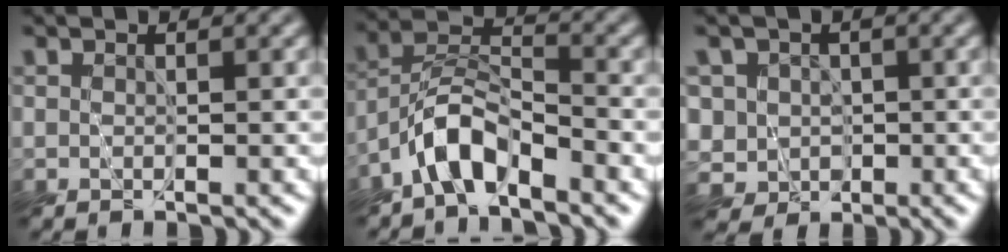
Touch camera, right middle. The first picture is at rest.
{"total": 5.1, "force": [-3.9, 1.6, 2.8], "torque": [-0.049, 0.009, -0.086]}
{"total": 2.9, "force": [-0.1, 2.9, 0.2], "torque": [0.004, 0.001, -0.013]}